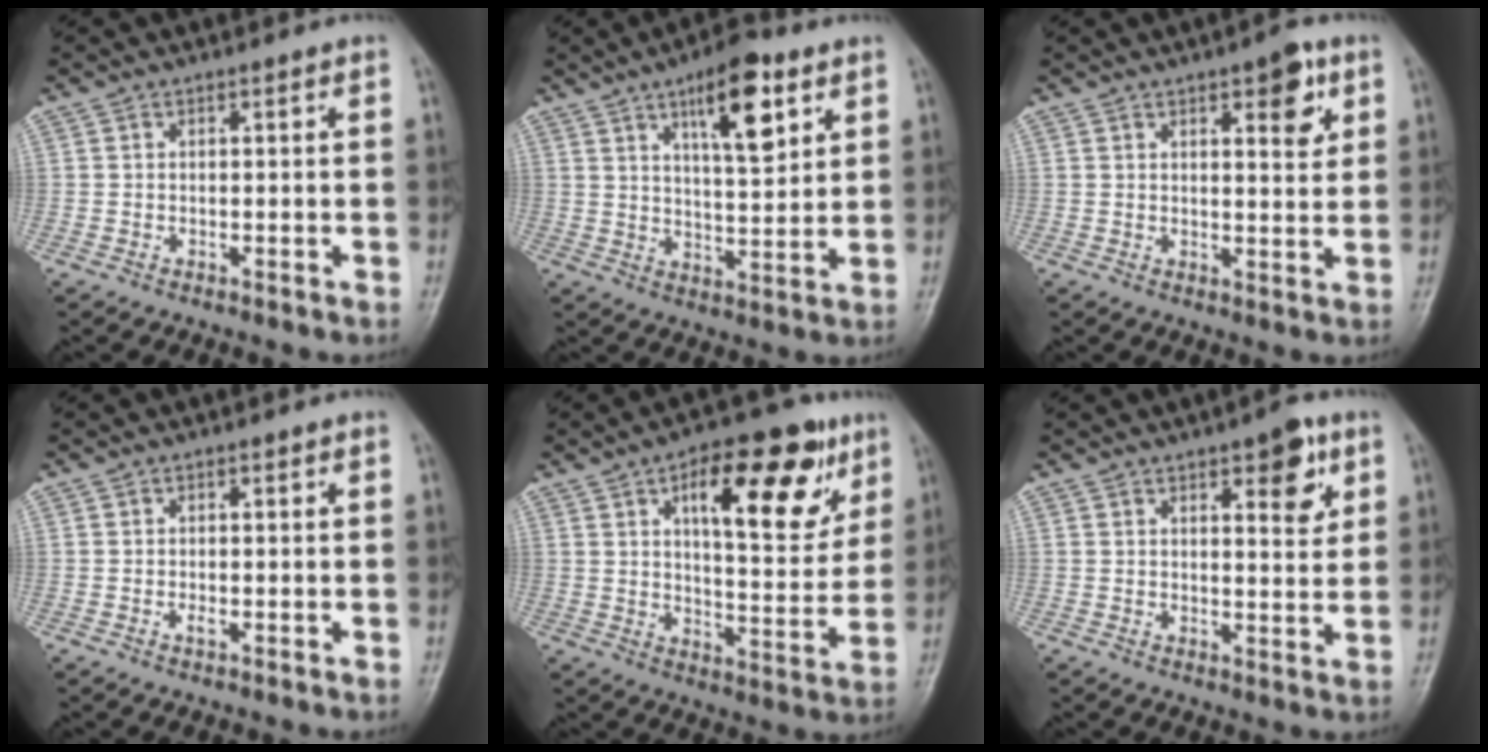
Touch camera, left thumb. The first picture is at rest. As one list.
[{"total": 12.4, "force": [6.2, 4.3, 9.9], "torque": [-0.134, -0.030, 0.097]}, {"total": 6.7, "force": [3.2, 2.5, 5.3], "torque": [-0.052, -0.014, 0.039]}, {"total": 1.0, "force": [-0.2, 0.5, 0.8], "torque": [-0.013, -0.001, -0.005]}, {"total": 19.0, "force": [8.8, 7.9, 14.9], "torque": [-0.164, -0.023, 0.128]}, {"total": 7.3, "force": [3.6, 2.8, 5.6], "torque": [-0.054, -0.017, 0.044]}]